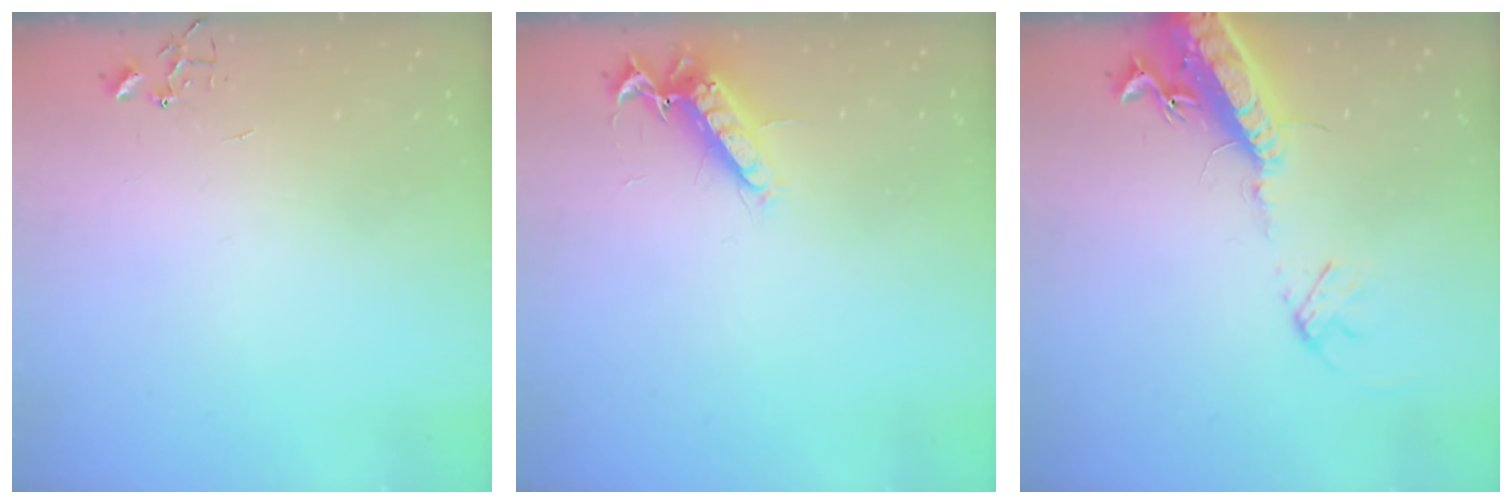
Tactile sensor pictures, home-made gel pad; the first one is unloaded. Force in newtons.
{"total": 12.9, "press": 12.8, "slide": 1.4}
{"total": 17.8, "press": 17.3, "slide": 4.1}